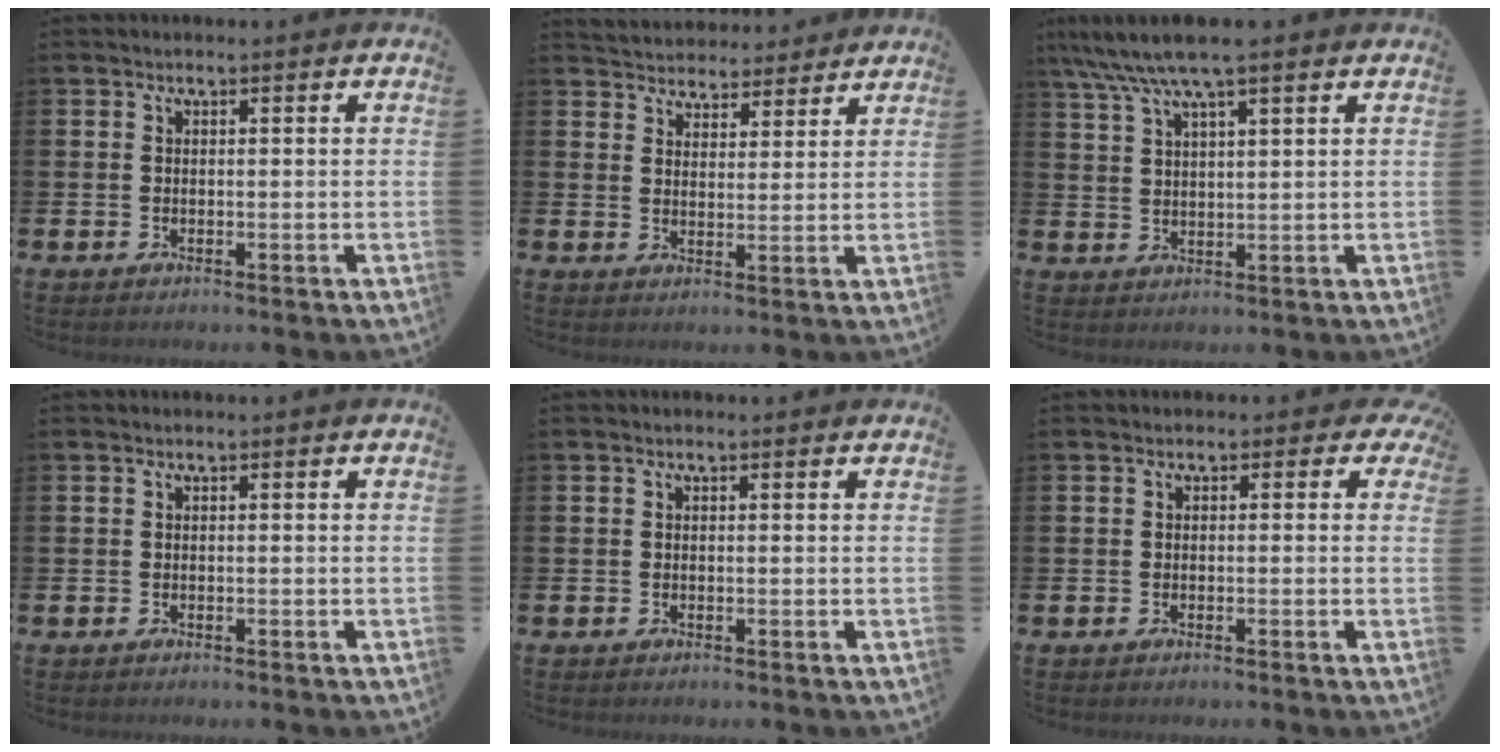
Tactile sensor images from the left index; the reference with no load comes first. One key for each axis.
{"total": 4.4, "fx": 4.2, "fy": 1.2, "fz": -0.4, "tx": -0.005, "ty": -0.028, "tz": 0.076}
{"total": 6.7, "fx": 5.3, "fy": 0.9, "fz": 4.0, "tx": -0.090, "ty": -0.009, "tz": 0.096}
{"total": 0.0}
{"total": 0.0}
{"total": 1.4, "fx": -0.6, "fy": 1.0, "fz": 0.6, "tx": -0.012, "ty": 0.007, "tz": -0.016}